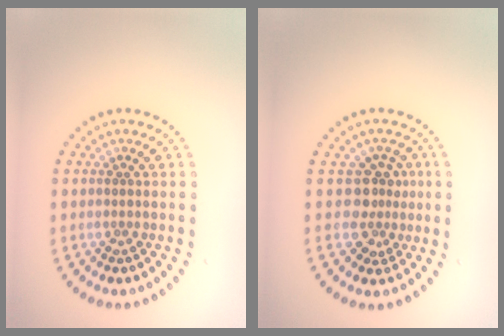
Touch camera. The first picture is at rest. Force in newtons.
{"total": 2.7, "press": 2.1, "slide": 1.8}